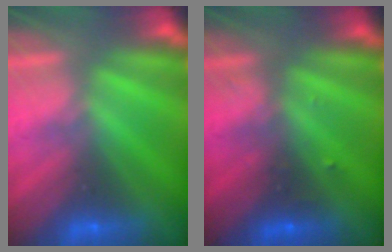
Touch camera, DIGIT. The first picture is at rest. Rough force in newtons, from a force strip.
{"total": 2.4}